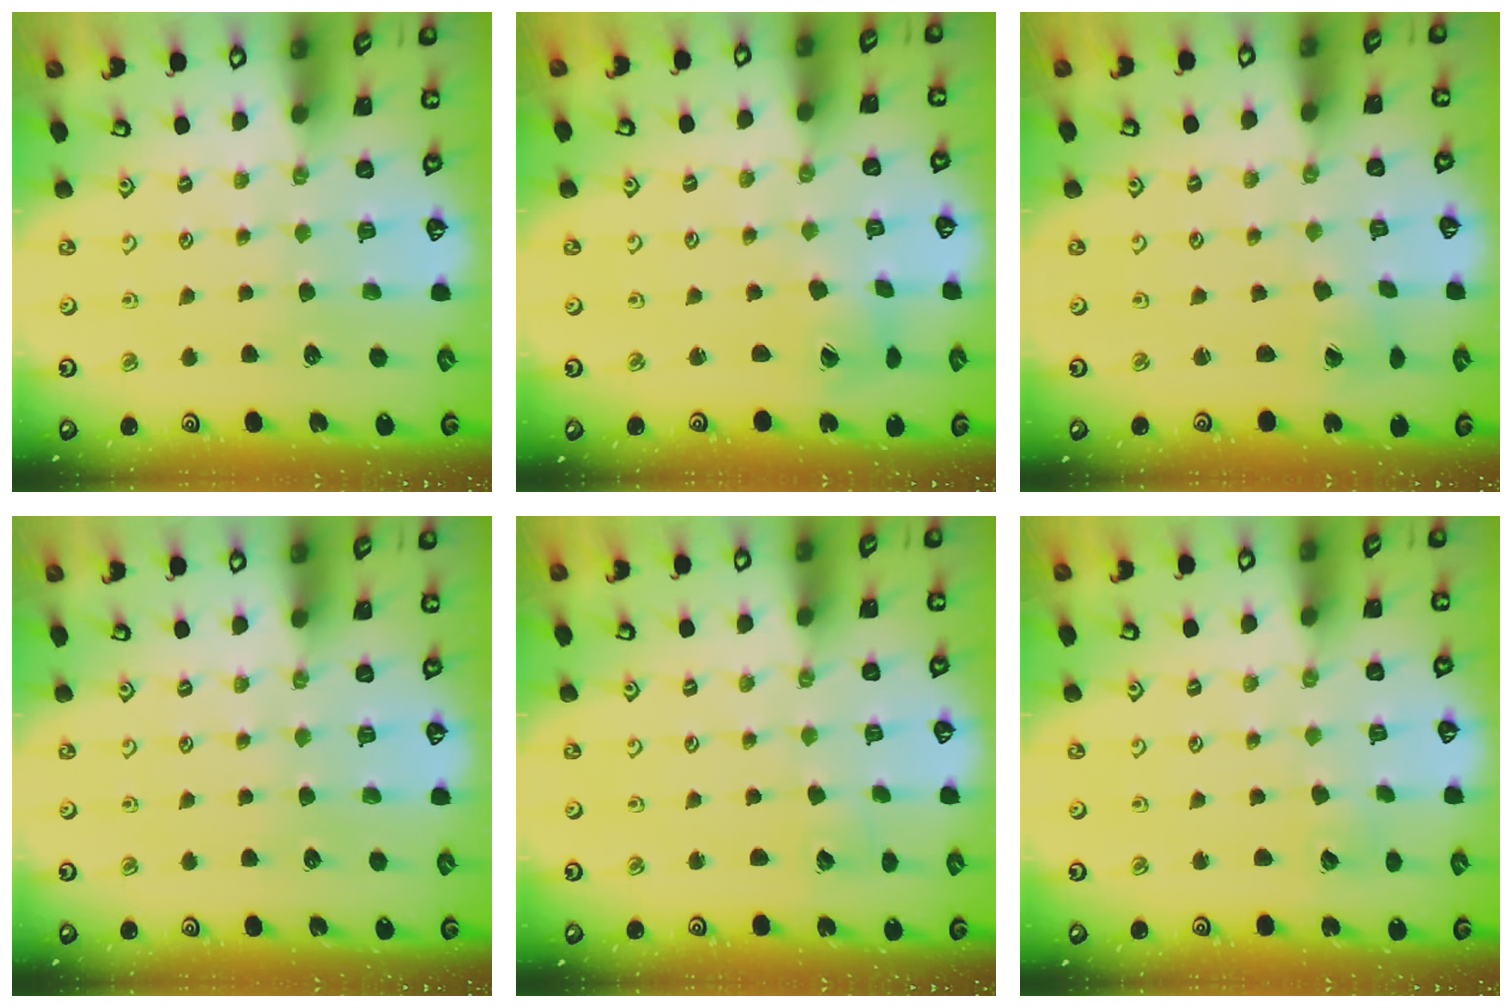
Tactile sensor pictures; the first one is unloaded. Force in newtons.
{"total": 2.9, "press": 2.9, "slide": 0.4}
{"total": 0.9, "press": 0.9, "slide": 0.3}
{"total": 0.0}
{"total": 3.3, "press": 3.3, "slide": 0.4}
{"total": 2.8, "press": 2.8, "slide": 0.2}